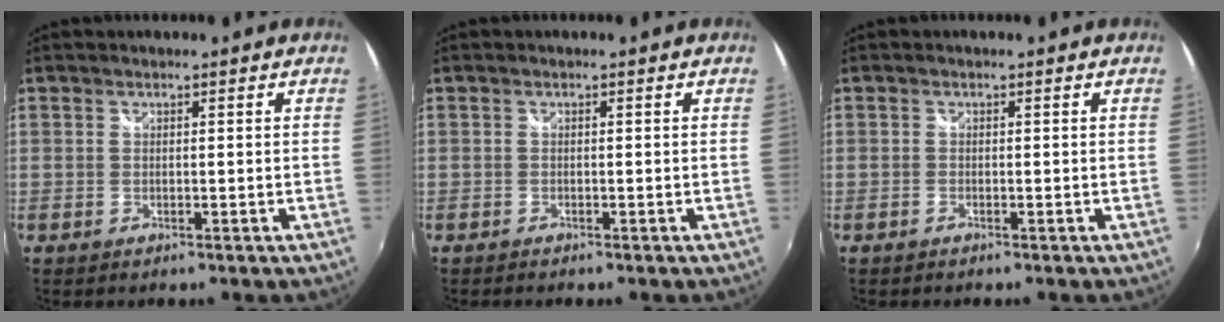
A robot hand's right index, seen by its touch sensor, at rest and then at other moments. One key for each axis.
{"total": 0.8, "fx": -0.8, "fy": 0.2, "fz": 0.1, "tx": -0.005, "ty": -0.007, "tz": -0.014}
{"total": 0.6, "fx": -0.5, "fy": 0.3, "fz": 0.0, "tx": -0.001, "ty": -0.004, "tz": -0.012}